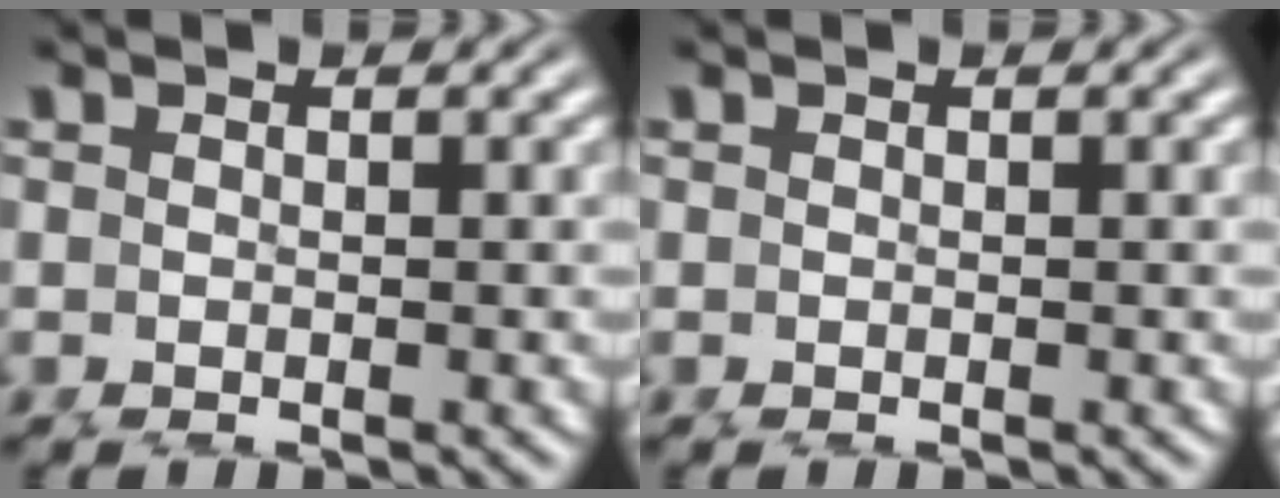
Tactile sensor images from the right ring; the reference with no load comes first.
{"total": 0.0}